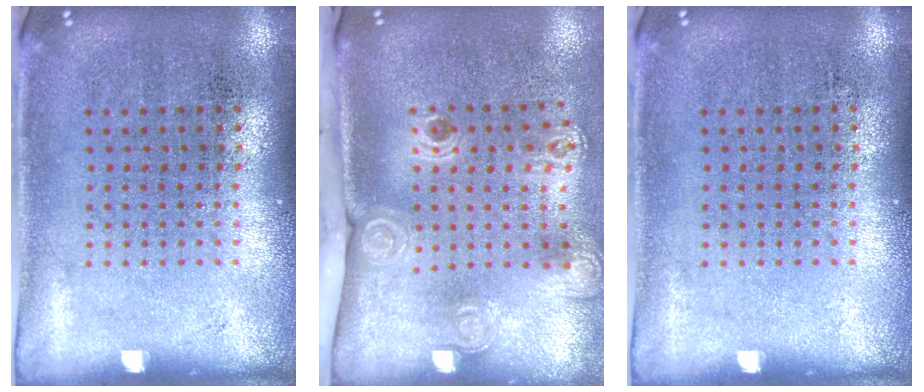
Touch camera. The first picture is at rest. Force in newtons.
{"total": 2.3, "press": 1.6, "slide": 1.6}
{"total": 0.0}